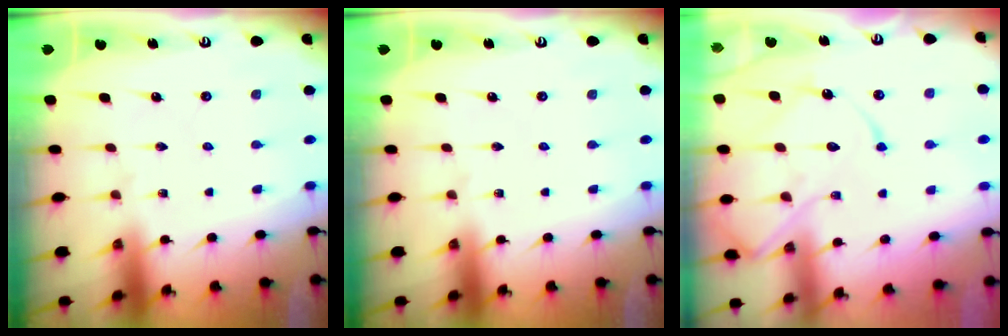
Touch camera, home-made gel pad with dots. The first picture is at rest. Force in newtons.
{"total": 0.0}
{"total": 12.7, "press": 12.6, "slide": 1.0}